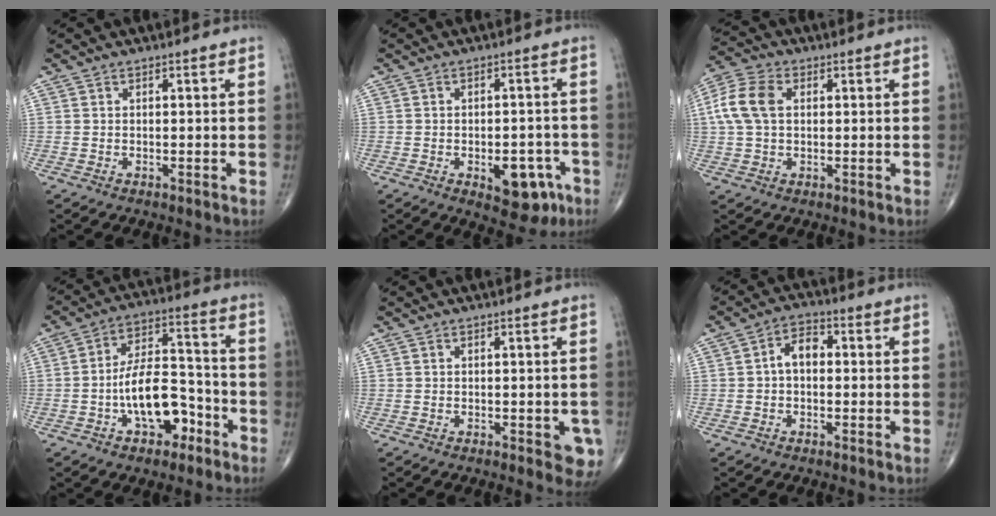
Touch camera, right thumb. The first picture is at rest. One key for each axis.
{"total": 9.0, "fx": -3.7, "fy": 4.9, "fz": 6.6, "tx": -0.058, "ty": 0.020, "tz": -0.038}
{"total": 8.9, "fx": 1.5, "fy": 5.9, "fz": 6.6, "tx": -0.149, "ty": 0.019, "tz": 0.026}
{"total": 12.8, "fx": -5.0, "fy": 6.9, "fz": 9.5, "tx": -0.137, "ty": 0.052, "tz": -0.083}
{"total": 4.9, "fx": -1.8, "fy": 2.0, "fz": 4.1, "tx": -0.025, "ty": -0.004, "tz": -0.020}
{"total": 5.2, "fx": -0.1, "fy": 3.4, "fz": 3.9, "tx": -0.056, "ty": 0.021, "tz": -0.011}